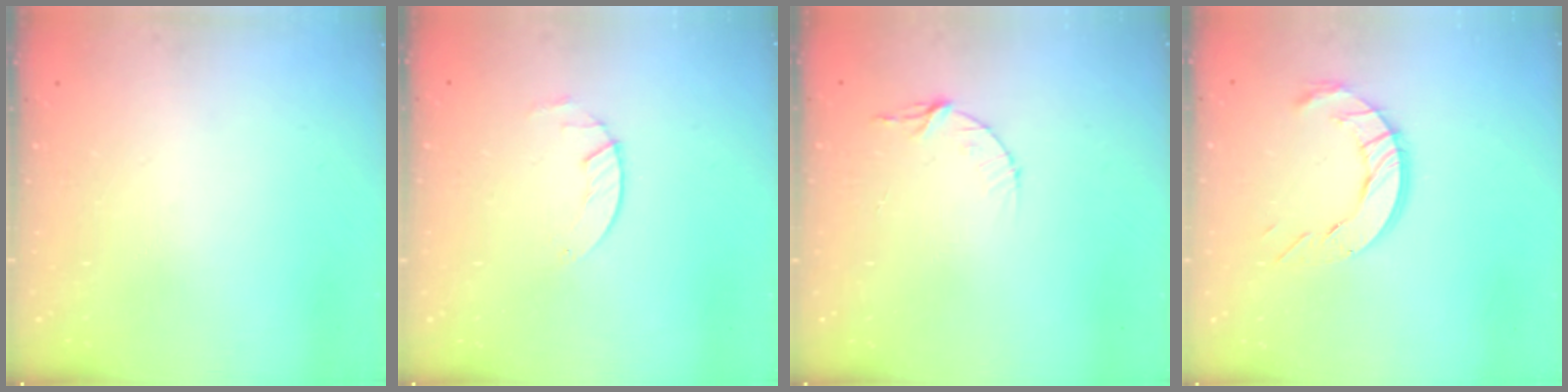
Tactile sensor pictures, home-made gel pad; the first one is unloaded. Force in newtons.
{"total": 1.8, "press": 1.8, "slide": 0.2}
{"total": 3.4, "press": 3.4, "slide": 0.4}
{"total": 9.7, "press": 9.6, "slide": 0.9}